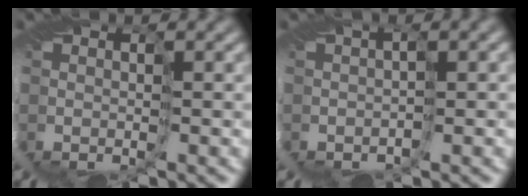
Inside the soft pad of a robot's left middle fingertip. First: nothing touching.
{"total": 1.9, "force": [-0.5, 0.8, 1.6], "torque": [-0.018, 0.014, 0.000]}